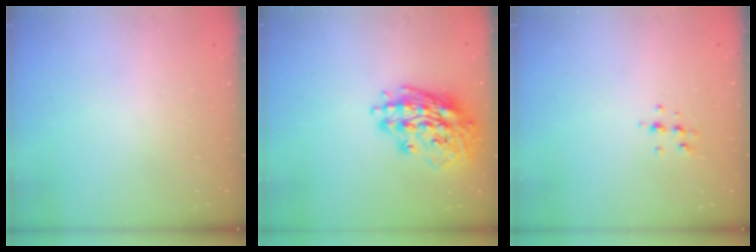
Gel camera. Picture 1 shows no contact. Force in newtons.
{"total": 16.4, "press": 16.2, "slide": 2.5}
{"total": 5.4, "press": 5.3, "slide": 1.1}